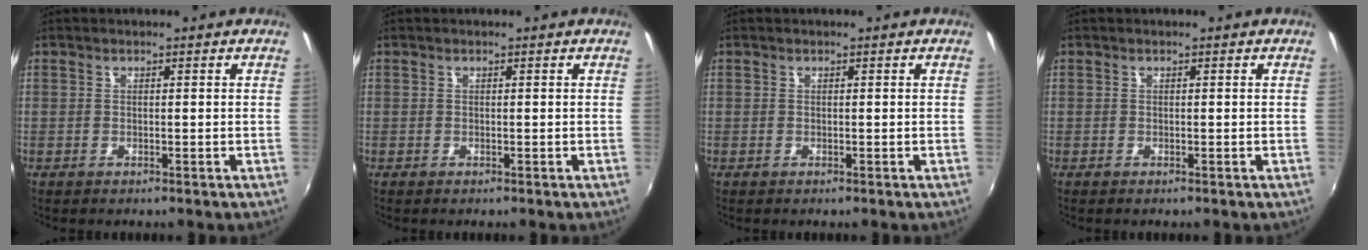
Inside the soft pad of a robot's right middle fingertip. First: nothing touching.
{"total": 0.0}
{"total": 0.0}
{"total": 0.0}